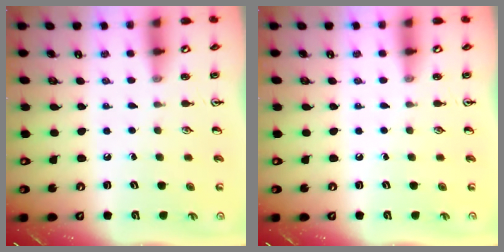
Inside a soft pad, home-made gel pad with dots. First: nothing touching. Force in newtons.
{"total": 0.0}